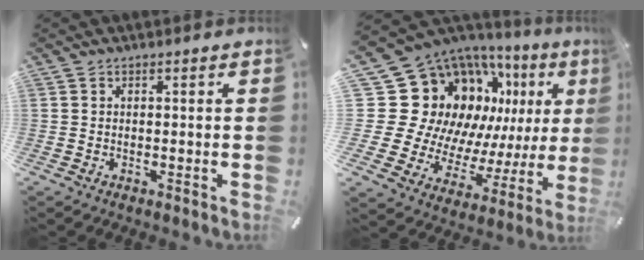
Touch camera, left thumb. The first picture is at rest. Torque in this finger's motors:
{"motor_torque": [1.95, 2.55, 0.29, -0.20, 0.05]}